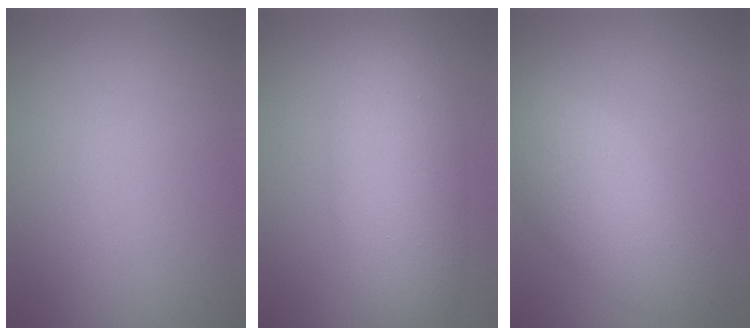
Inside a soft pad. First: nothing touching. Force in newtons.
{"total": 6.9, "press": 6.9, "slide": 0.0}
{"total": 5.5, "press": 5.4, "slide": 0.5}